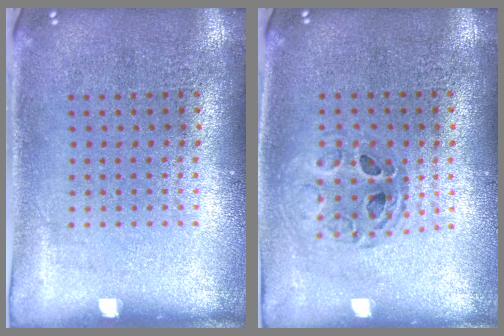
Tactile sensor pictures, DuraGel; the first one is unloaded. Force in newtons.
{"total": 0.8, "press": 0.8, "slide": 0.1}